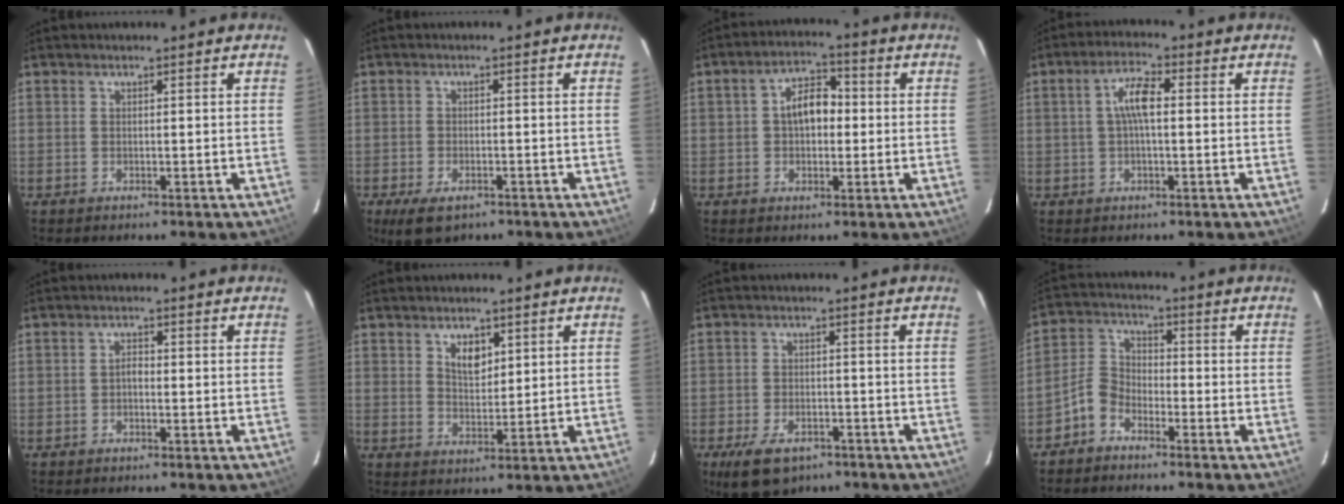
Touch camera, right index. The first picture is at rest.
{"total": 5.6, "force": [-3.3, 2.9, 3.4], "torque": [-0.077, -0.020, -0.055]}
{"total": 6.9, "force": [0.2, 4.4, 5.3], "torque": [-0.090, 0.024, 0.008]}
{"total": 5.3, "force": [0.3, 1.7, 5.0], "torque": [-0.098, 0.014, 0.005]}
{"total": 1.3, "force": [-0.6, 0.8, 1.0], "torque": [-0.017, 0.007, -0.012]}
{"total": 4.5, "force": [2.3, 2.7, 2.9], "torque": [-0.044, 0.003, 0.042]}
{"total": 9.0, "force": [-5.8, 4.8, 4.9], "torque": [-0.111, -0.012, -0.091]}
{"total": 5.2, "force": [-3.7, 3.2, 1.9], "torque": [-0.039, 0.020, -0.084]}